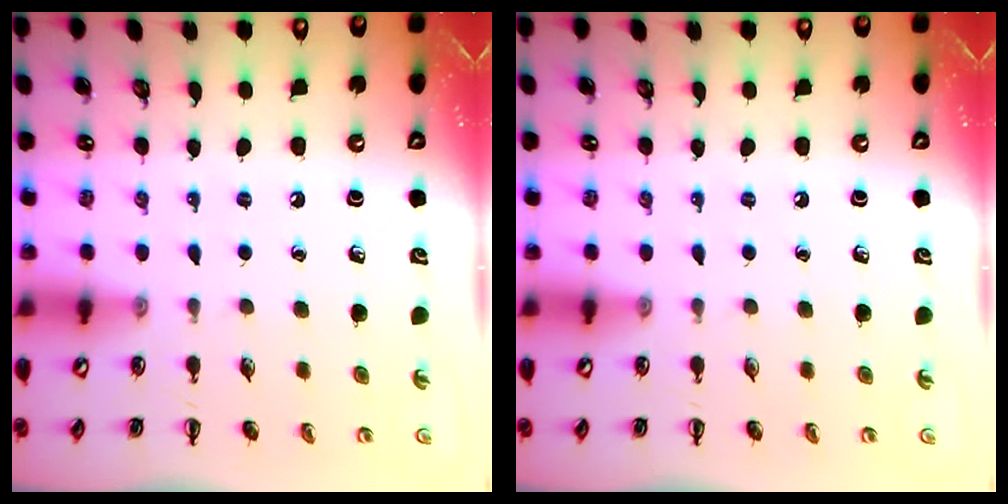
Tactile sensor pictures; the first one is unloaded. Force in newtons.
{"total": 0.0}